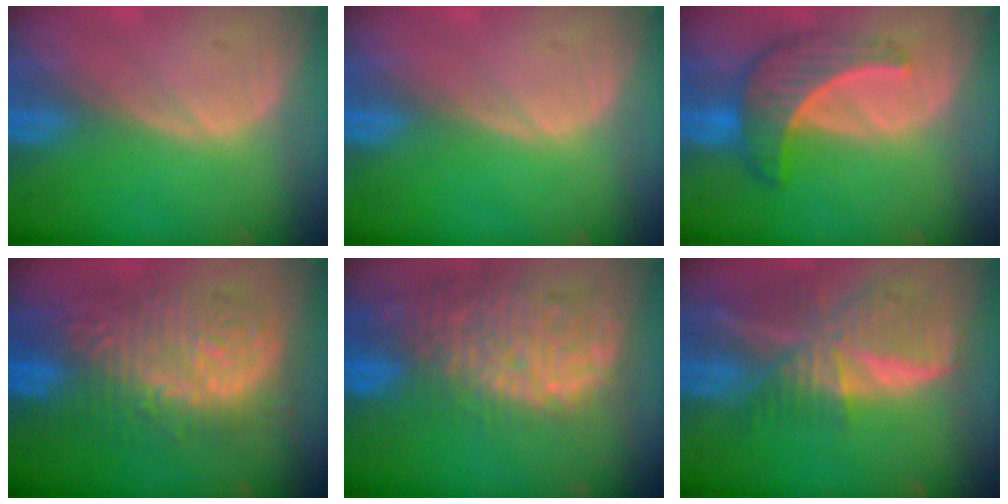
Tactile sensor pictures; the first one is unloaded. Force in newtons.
{"total": 0.0}
{"total": 6.9, "press": 6.8, "slide": 1.0}
{"total": 13.0, "press": 12.9, "slide": 1.5}
{"total": 13.8, "press": 11.6, "slide": 7.5}
{"total": 9.5, "press": 8.3, "slide": 4.6}